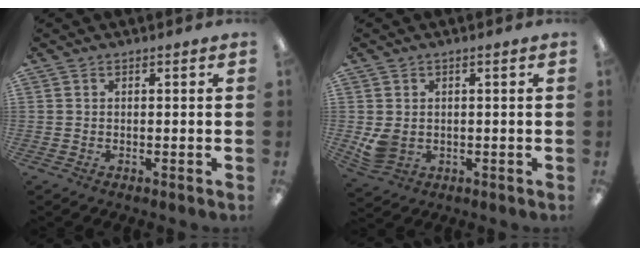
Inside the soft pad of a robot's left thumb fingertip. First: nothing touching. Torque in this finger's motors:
{"motor_torque": [-0.05, 0.14, 0.20, -0.03, 0.06]}